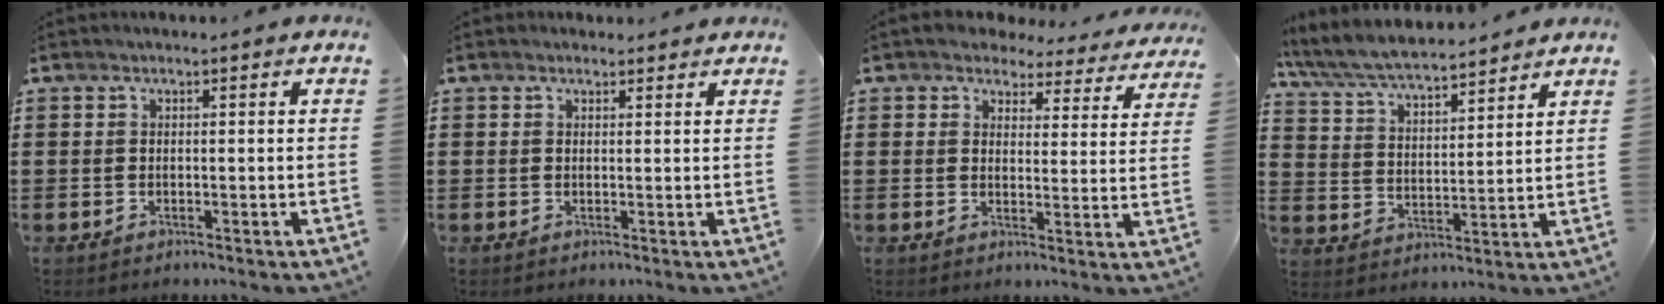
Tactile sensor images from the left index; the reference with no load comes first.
{"total": 1.1, "force": [1.0, 0.6, 0.1], "torque": [-0.005, 0.005, 0.019]}
{"total": 3.7, "force": [3.5, 1.2, 0.5], "torque": [-0.023, -0.019, 0.058]}
{"total": 6.9, "force": [6.4, 0.7, 2.3], "torque": [-0.070, -0.032, 0.113]}